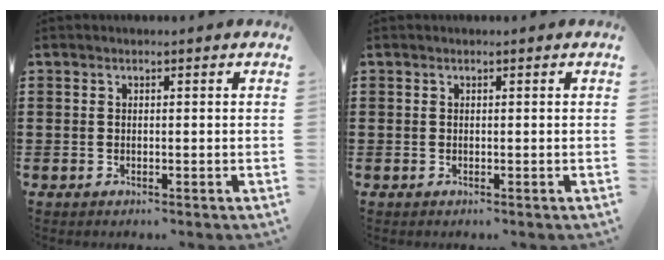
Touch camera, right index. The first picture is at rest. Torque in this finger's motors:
{"motor_torque": [-0.04, 0.36, 0.00, 0.00]}